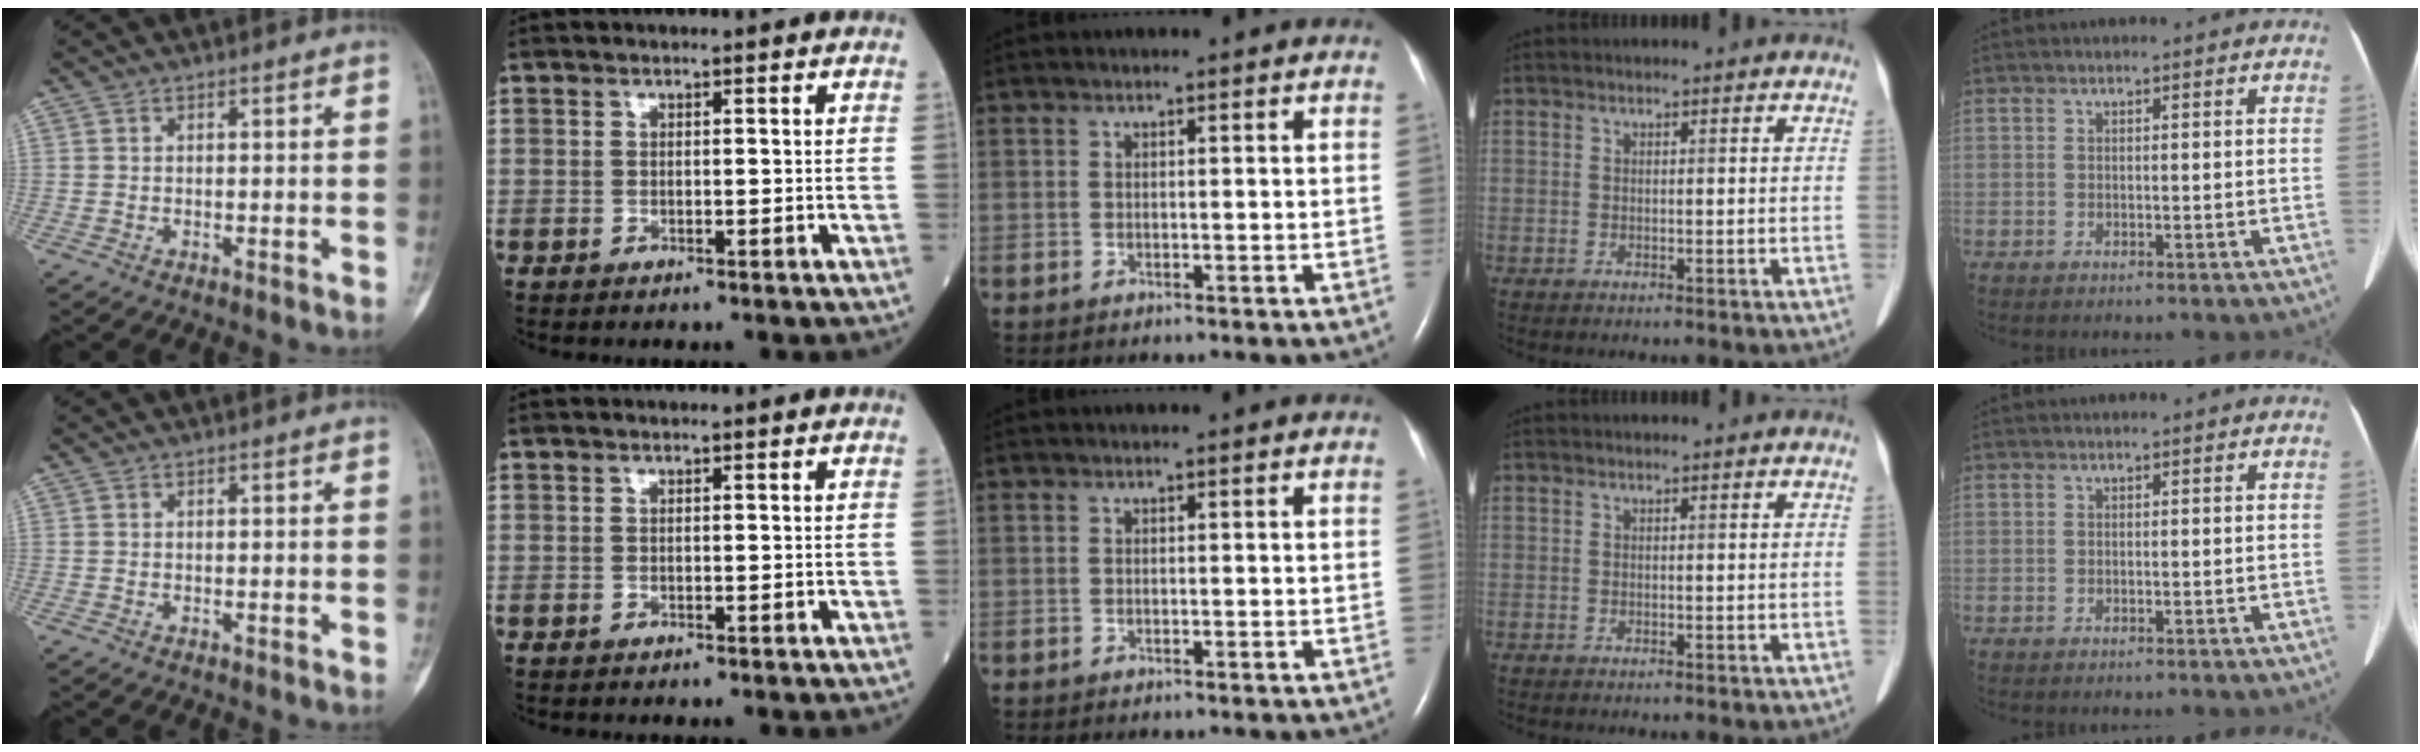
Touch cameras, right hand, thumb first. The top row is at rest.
{}